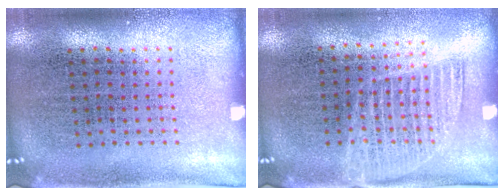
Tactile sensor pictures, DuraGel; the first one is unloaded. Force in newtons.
{"total": 1.3, "press": 1.2, "slide": 0.7}